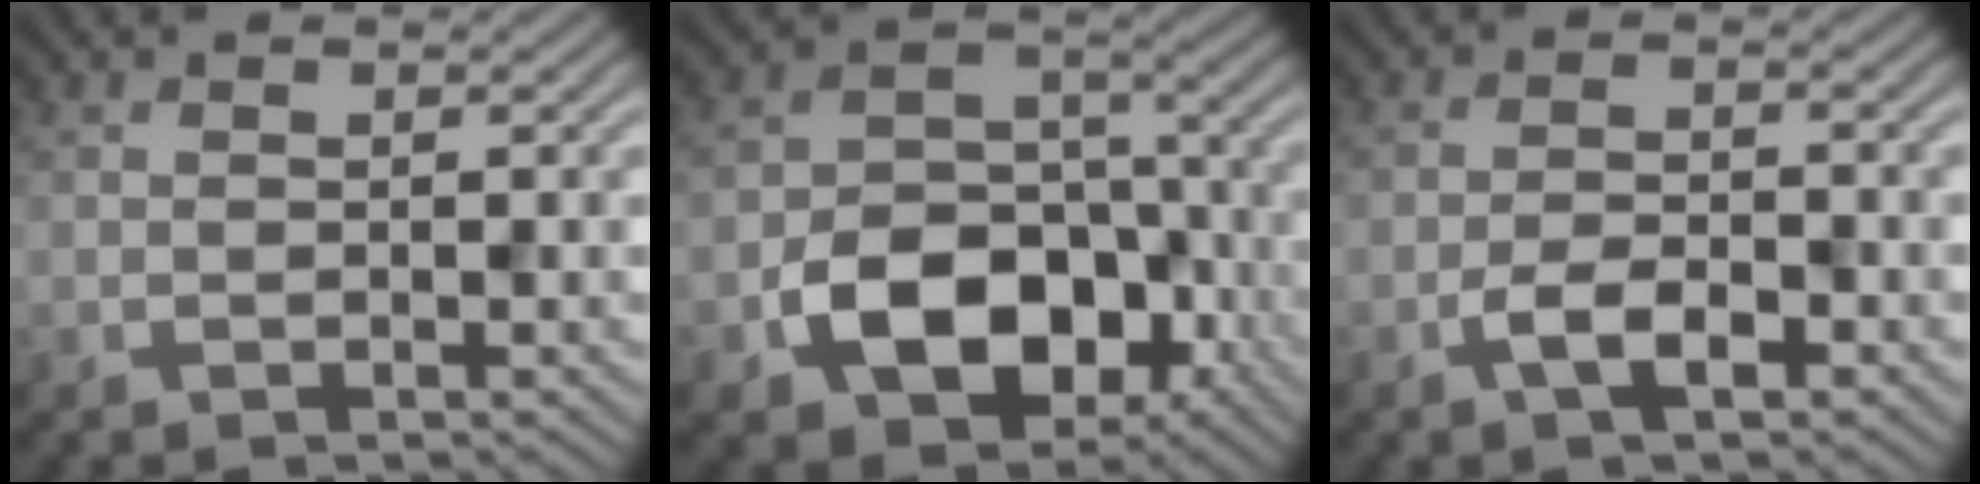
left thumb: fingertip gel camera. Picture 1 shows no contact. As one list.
[{"total": 10.9, "force": [-4.5, 7.6, 6.5], "torque": [-0.110, -0.014, -0.081]}, {"total": 3.5, "force": [-2.0, 1.2, 2.6], "torque": [-0.051, 0.002, -0.042]}]